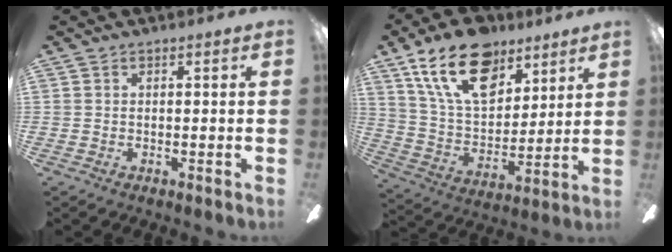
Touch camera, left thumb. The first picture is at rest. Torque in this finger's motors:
{"motor_torque": [0.76, 0.51, 1.72, -1.06, 0.10]}